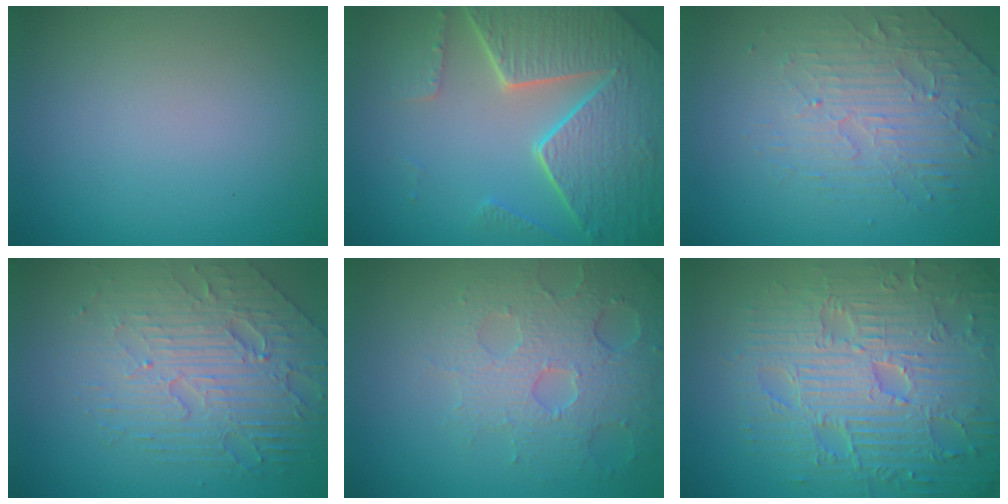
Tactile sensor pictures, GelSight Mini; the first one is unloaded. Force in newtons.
{"total": 8.2, "press": 5.9, "slide": 5.7}
{"total": 4.6, "press": 3.2, "slide": 3.2}
{"total": 6.8, "press": 4.9, "slide": 4.7}
{"total": 4.6, "press": 4.3, "slide": 1.6}
{"total": 9.4, "press": 6.9, "slide": 6.5}